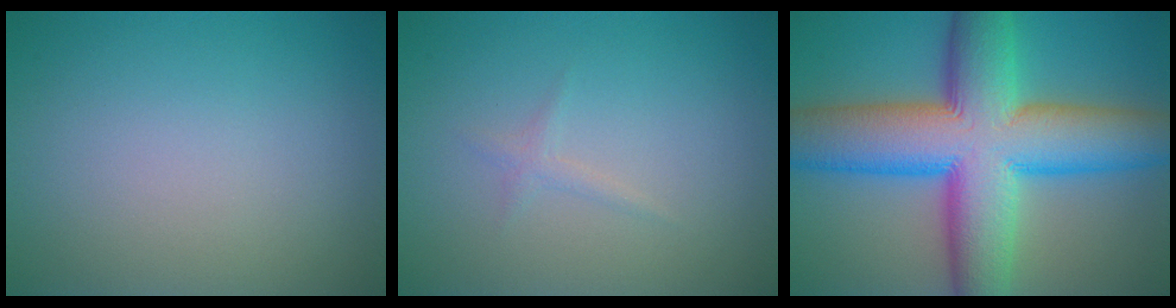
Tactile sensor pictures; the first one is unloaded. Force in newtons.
{"total": 0.8, "press": 0.8, "slide": 0.0}
{"total": 14.8, "press": 14.8, "slide": 0.4}